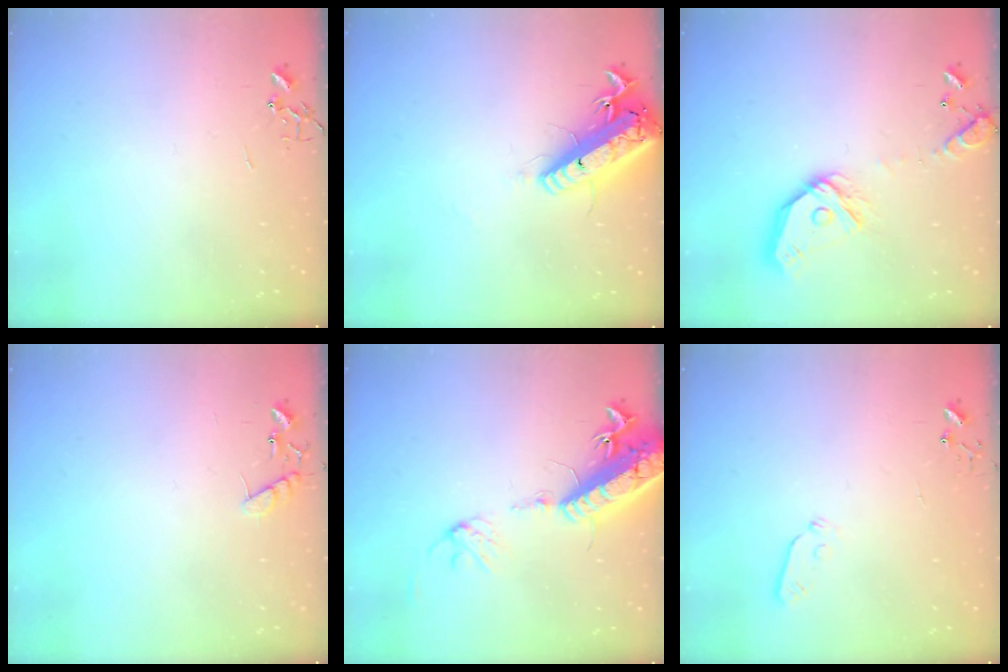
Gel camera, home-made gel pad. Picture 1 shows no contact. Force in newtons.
{"total": 17.6, "press": 17.3, "slide": 3.4}
{"total": 15.9, "press": 15.7, "slide": 2.2}
{"total": 8.8, "press": 8.8, "slide": 0.4}
{"total": 18.2, "press": 17.7, "slide": 4.2}
{"total": 3.9, "press": 3.8, "slide": 0.8}